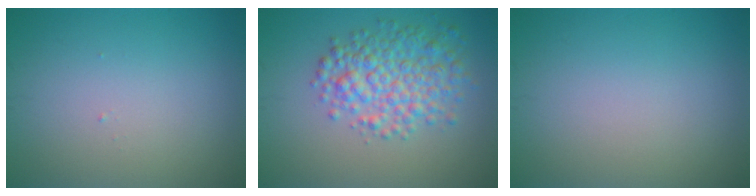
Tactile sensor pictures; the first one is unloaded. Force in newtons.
{"total": 5.2, "press": 5.2, "slide": 0.1}
{"total": 0.0}